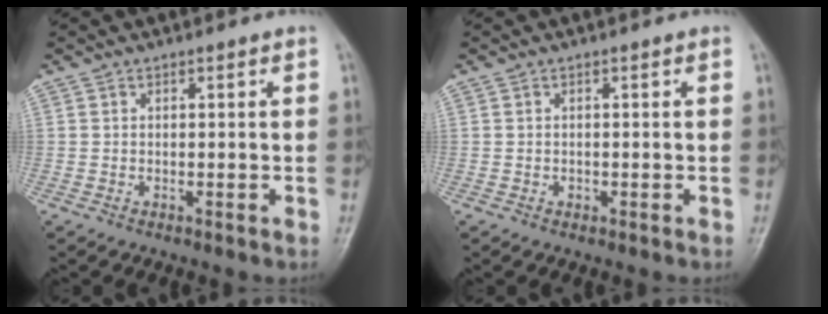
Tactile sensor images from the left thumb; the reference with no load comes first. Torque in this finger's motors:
{"motor_torque": [-0.15, -0.01, -0.10, -0.13, -0.01]}